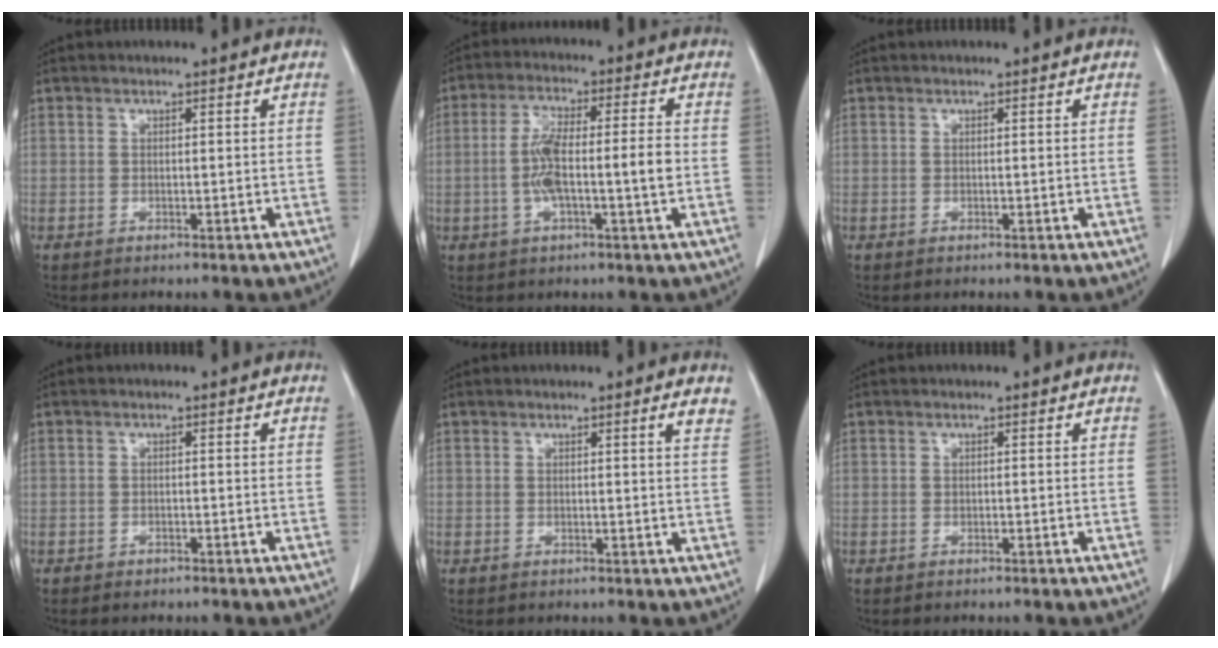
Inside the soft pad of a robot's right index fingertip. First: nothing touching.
{"total": 8.3, "force": [-1.2, 0.9, 8.2], "torque": [-0.163, 0.014, -0.024]}
{"total": 0.0}
{"total": 0.8, "force": [-0.6, 0.4, 0.2], "torque": [-0.005, 0.001, -0.006]}
{"total": 2.3, "force": [1.7, -0.1, 1.6], "torque": [-0.021, -0.007, 0.011]}
{"total": 0.0}